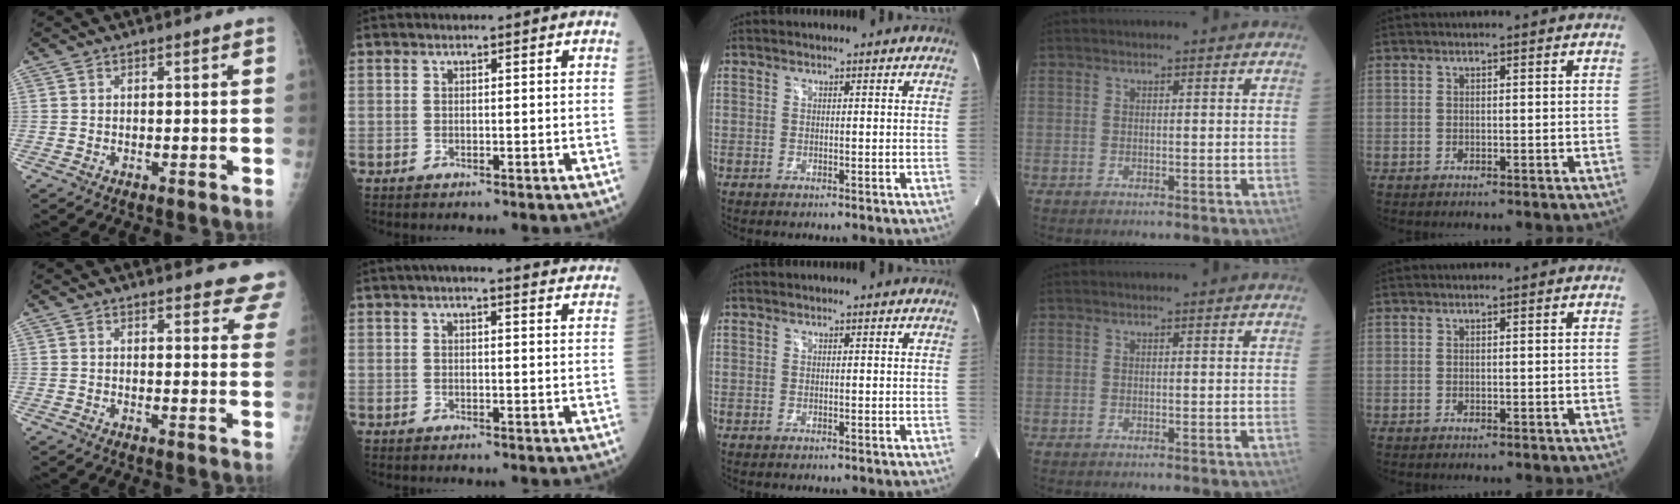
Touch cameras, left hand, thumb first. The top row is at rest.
{"thumb": {"total": 10.4, "force": [9.5, 2.7, 3.1], "torque": [0.012, -0.042, 0.085]}, "index": {"total": 13.9, "force": [12.6, 1.4, 5.5], "torque": [-0.068, 0.027, 0.144]}}